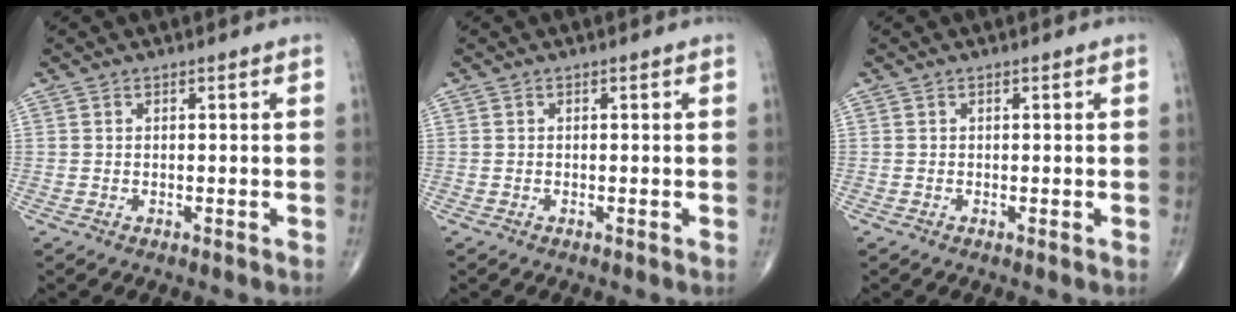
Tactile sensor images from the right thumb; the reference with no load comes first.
{"total": 0.0}
{"total": 0.0}